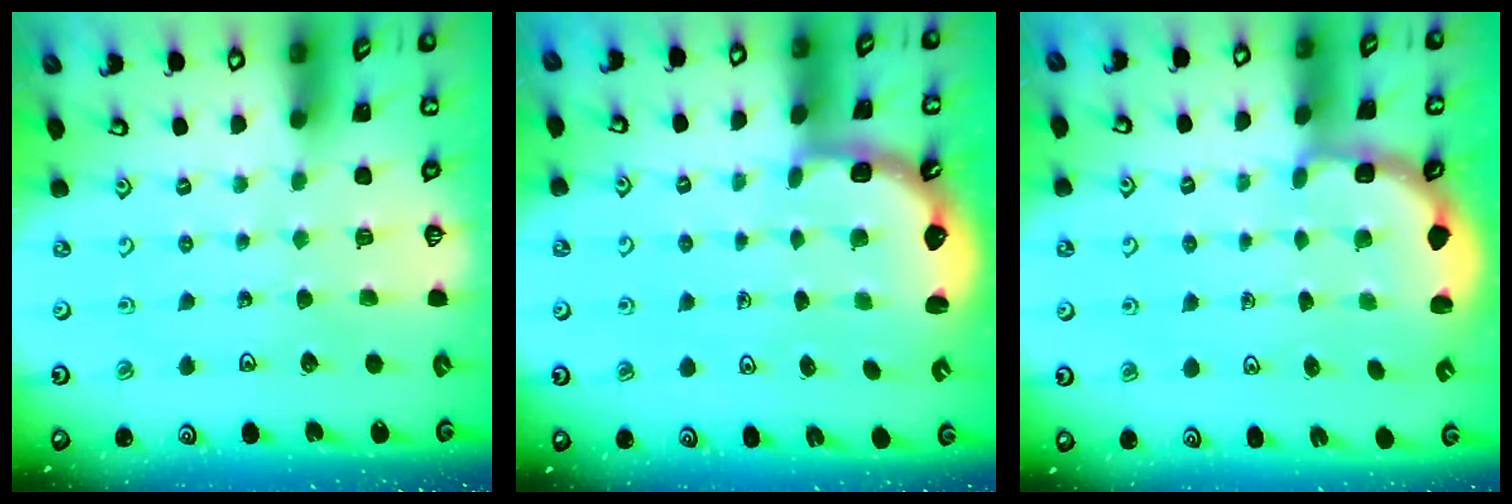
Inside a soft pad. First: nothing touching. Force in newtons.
{"total": 2.6, "press": 2.2, "slide": 1.4}
{"total": 2.9, "press": 2.5, "slide": 1.4}